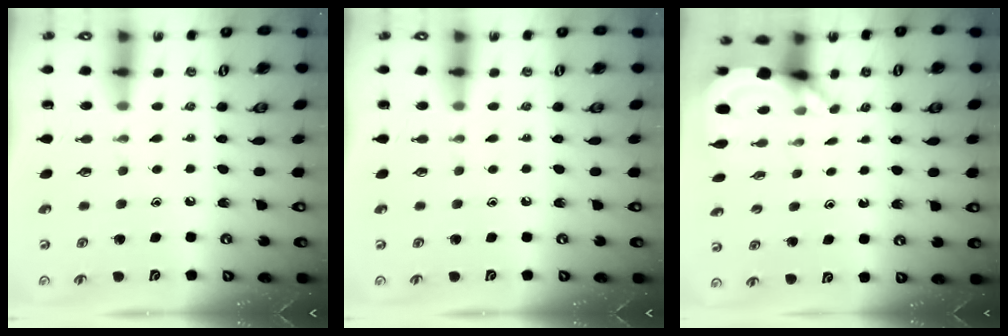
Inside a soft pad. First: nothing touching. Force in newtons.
{"total": 0.0}
{"total": 3.8, "press": 3.7, "slide": 0.3}